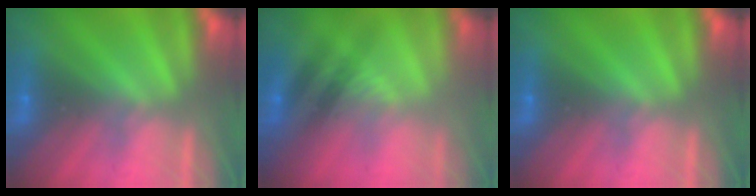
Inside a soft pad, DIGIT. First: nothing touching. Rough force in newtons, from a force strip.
{"total": 2.3}
{"total": 0.0}